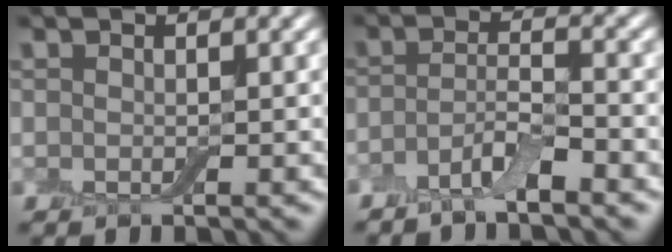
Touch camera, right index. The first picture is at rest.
{"total": 3.0, "force": [-2.3, 0.5, 1.9], "torque": [-0.037, 0.005, -0.053]}